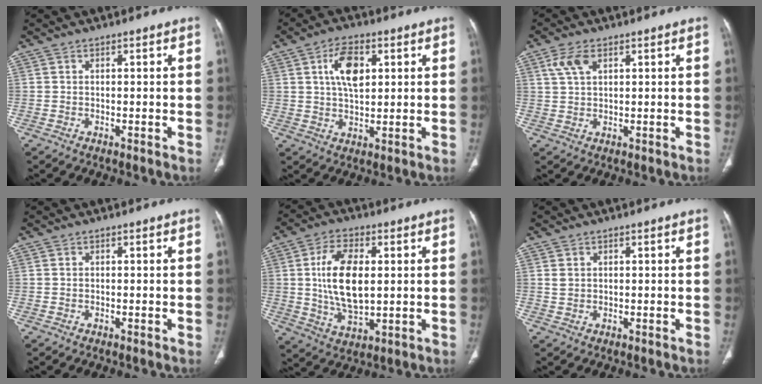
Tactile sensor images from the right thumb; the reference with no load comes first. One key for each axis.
{"total": 8.0, "fx": 2.5, "fy": 4.3, "fz": 6.3, "tx": -0.100, "ty": -0.006, "tz": 0.045}
{"total": 4.4, "fx": 2.0, "fy": 2.3, "fz": 3.1, "tx": -0.067, "ty": 0.003, "tz": 0.045}
{"total": 0.0}
{"total": 13.0, "fx": 1.5, "fy": 6.8, "fz": 11.0, "tx": -0.199, "ty": -0.010, "tz": 0.032}
{"total": 1.5, "fx": 0.5, "fy": 1.2, "fz": 0.7, "tx": -0.013, "ty": -0.002, "tz": 0.015}